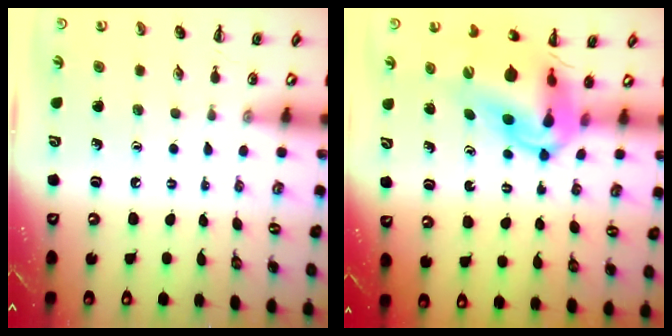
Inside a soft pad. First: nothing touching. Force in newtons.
{"total": 10.6, "press": 10.1, "slide": 3.2}